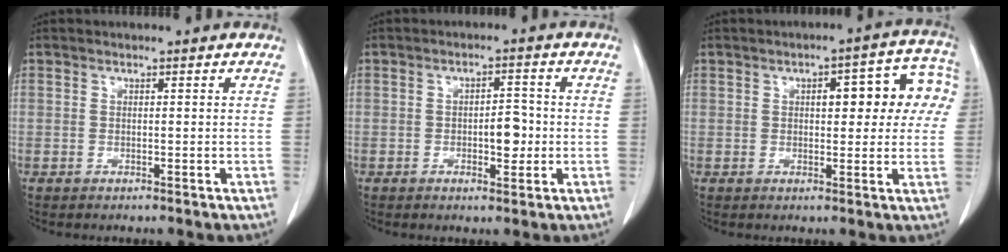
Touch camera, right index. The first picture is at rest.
{"total": 4.1, "force": [-0.6, 1.8, 3.6], "torque": [-0.046, 0.005, -0.004]}
{"total": 10.5, "force": [2.3, 4.0, 9.4], "torque": [-0.102, 0.037, 0.026]}